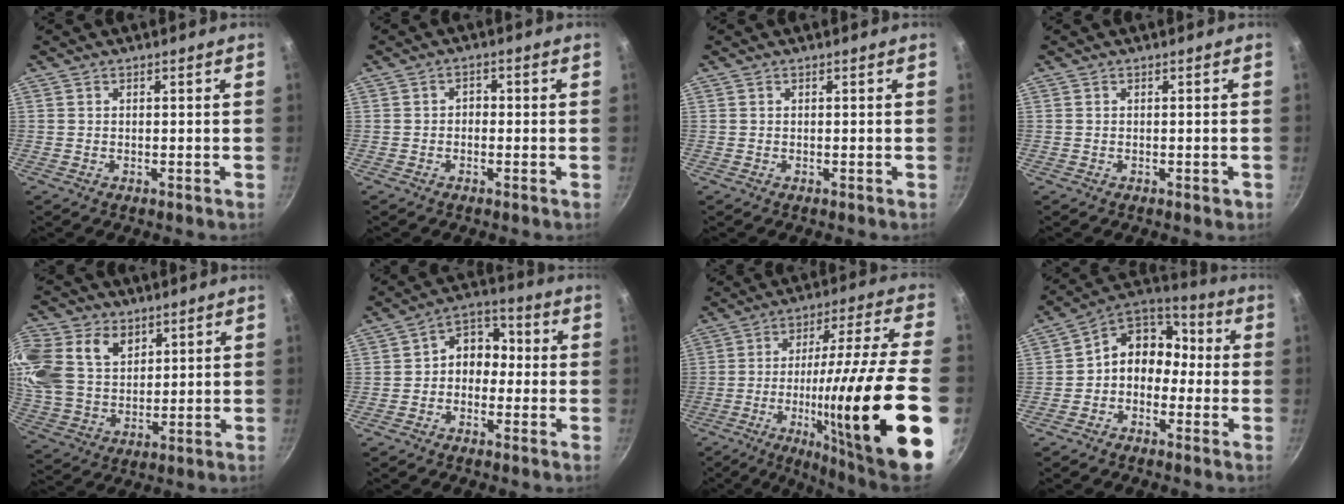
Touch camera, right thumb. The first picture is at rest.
{"total": 1.7, "force": [-0.5, 1.3, 0.9], "torque": [-0.011, 0.008, -0.012]}
{"total": 0.0}
{"total": 1.0, "force": [-0.4, 0.3, 0.8], "torque": [-0.009, 0.002, -0.006]}
{"total": 19.0, "force": [7.7, 13.8, 10.5], "torque": [-0.238, 0.003, 0.150]}
{"total": 7.7, "force": [-0.7, 6.1, 4.7], "torque": [-0.023, 0.031, -0.032]}
{"total": 29.0, "force": [-9.0, 4.8, 27.1], "torque": [-0.384, 0.027, -0.135]}
{"total": 10.7, "force": [-1.6, 8.6, 6.2], "torque": [-0.060, 0.055, -0.055]}